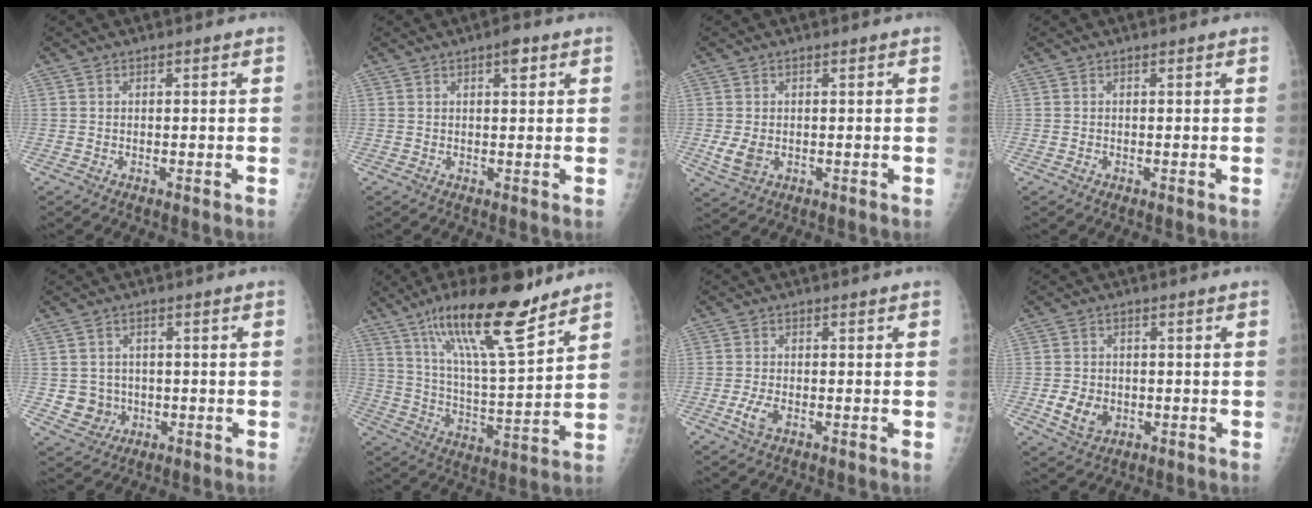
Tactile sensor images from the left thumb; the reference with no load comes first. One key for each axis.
{"total": 2.5, "fx": 1.3, "fy": 0.9, "fz": 1.9, "tx": -0.022, "ty": -0.002, "tz": 0.016}
{"total": 3.8, "fx": -0.4, "fy": 2.8, "fz": 2.6, "tx": -0.052, "ty": -0.008, "tz": 0.001}
{"total": 0.5, "fx": -0.2, "fy": 0.5, "fz": 0.2, "tx": -0.002, "ty": 0.001, "tz": -0.003}
{"total": 5.3, "fx": -0.3, "fy": 5.2, "fz": 1.3, "tx": 0.004, "ty": 0.006, "tz": 0.005}
{"total": 19.7, "fx": 13.5, "fy": 4.0, "fz": 13.8, "tx": -0.216, "ty": -0.066, "tz": 0.236}
{"total": 3.2, "fx": -1.2, "fy": 1.7, "fz": 2.5, "tx": -0.055, "ty": -0.002, "tz": -0.023}
{"total": 5.8, "fx": -1.2, "fy": 4.6, "fz": 3.3, "tx": -0.045, "ty": 0.000, "tz": -0.012}